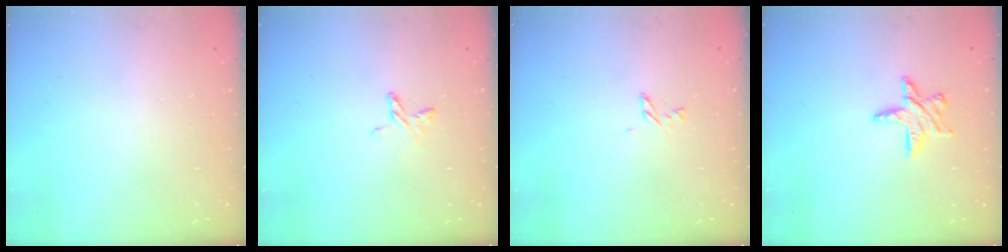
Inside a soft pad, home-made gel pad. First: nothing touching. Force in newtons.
{"total": 5.4, "press": 5.3, "slide": 0.5}
{"total": 4.3, "press": 4.3, "slide": 0.4}
{"total": 8.7, "press": 8.7, "slide": 0.7}